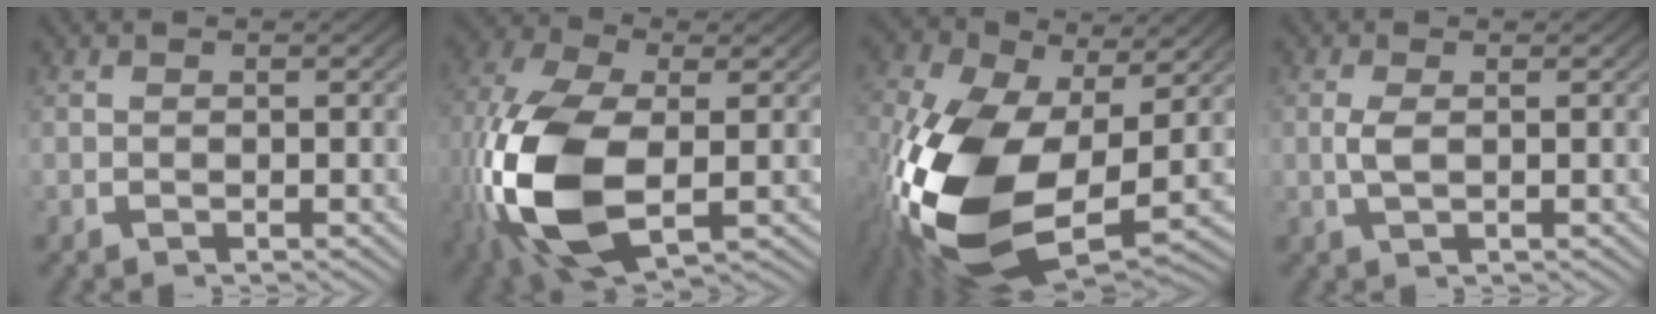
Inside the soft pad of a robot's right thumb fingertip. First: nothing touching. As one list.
[{"total": 15.2, "force": [-2.2, 9.1, 12.1], "torque": [-0.285, -0.065, 0.001]}, {"total": 17.7, "force": [-2.5, 10.4, 14.1], "torque": [-0.313, -0.077, -0.009]}, {"total": 1.6, "force": [0.2, 0.5, 1.5], "torque": [-0.040, -0.006, 0.009]}]